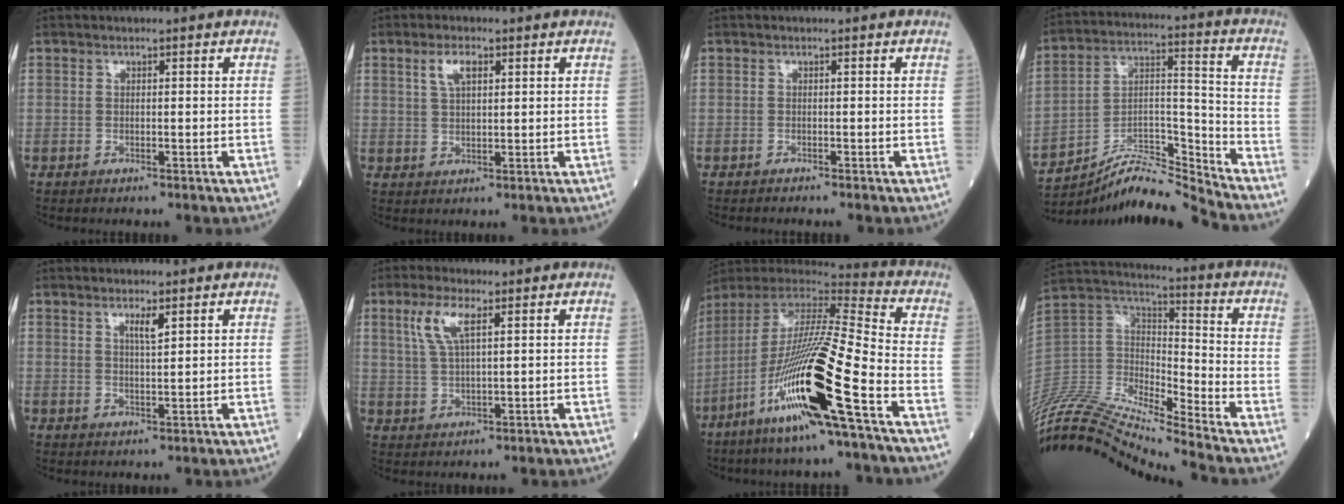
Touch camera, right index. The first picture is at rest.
{"total": 3.6, "force": [1.7, 1.2, 3.0], "torque": [-0.063, 0.007, 0.035]}
{"total": 1.2, "force": [-1.1, -0.1, 0.4], "torque": [-0.005, 0.002, -0.015]}
{"total": 11.8, "force": [-11.5, -1.0, 2.6], "torque": [-0.046, 0.048, -0.207]}
{"total": 2.4, "force": [1.3, 0.0, 1.9], "torque": [-0.038, -0.003, 0.024]}
{"total": 5.5, "force": [2.5, 1.1, 4.7], "torque": [-0.107, 0.009, 0.053]}
{"total": 21.1, "force": [-9.2, -0.2, 19.0], "torque": [-0.392, -0.049, -0.181]}
{"total": 18.2, "force": [-17.4, 0.0, 5.3], "torque": [-0.100, 0.039, -0.323]}